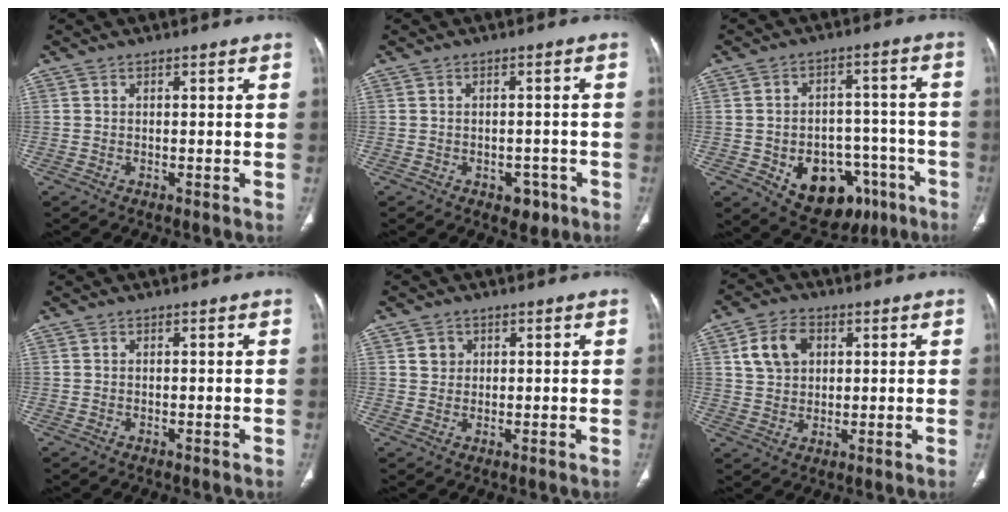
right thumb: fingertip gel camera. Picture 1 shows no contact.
{"total": 3.5, "force": [-1.8, 2.5, 1.7], "torque": [0.001, 0.011, -0.018]}
{"total": 16.7, "force": [-7.5, 11.4, 9.7], "torque": [-0.095, 0.047, -0.091]}
{"total": 0.0}
{"total": 2.5, "force": [0.9, 2.2, 0.7], "torque": [0.000, -0.005, 0.016]}
{"total": 8.0, "force": [2.6, 5.9, 4.7], "torque": [-0.069, 0.001, 0.048]}